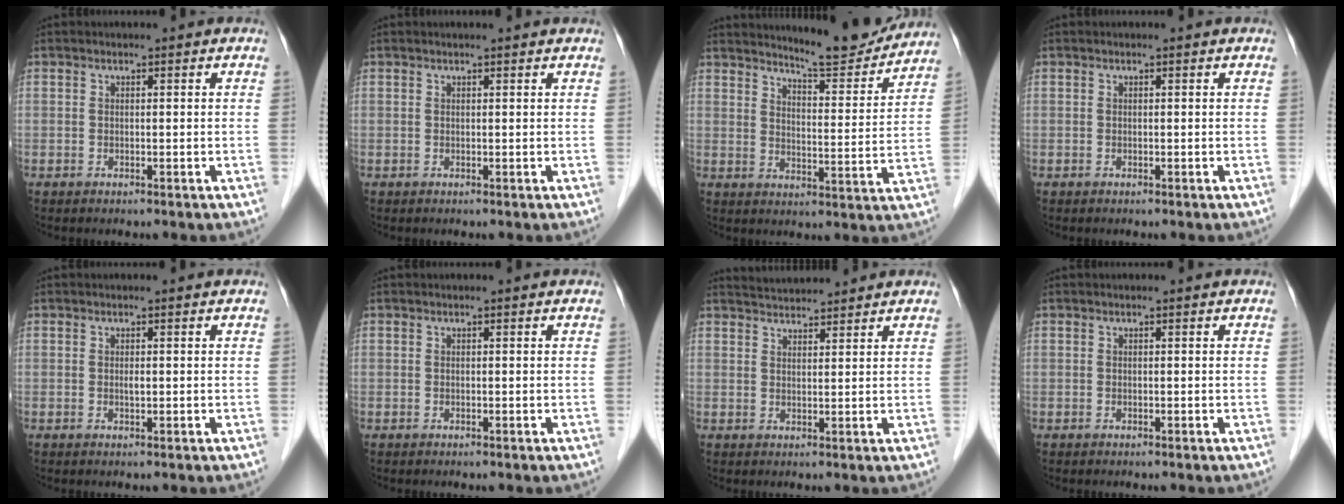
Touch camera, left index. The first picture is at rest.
{"total": 1.8, "force": [1.7, 0.0, 0.6], "torque": [-0.011, 0.012, 0.020]}
{"total": 11.6, "force": [11.2, 0.5, 3.1], "torque": [-0.045, -0.020, 0.151]}
{"total": 0.0}
{"total": 0.7, "force": [0.0, 0.2, 0.7], "torque": [-0.011, -0.001, 0.000]}
{"total": 0.0}
{"total": 4.9, "force": [4.9, 0.3, 0.7], "torque": [-0.019, 0.030, 0.079]}
{"total": 0.0}